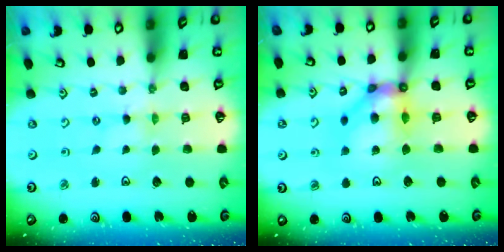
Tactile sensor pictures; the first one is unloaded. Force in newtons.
{"total": 11.2, "press": 11.0, "slide": 2.4}